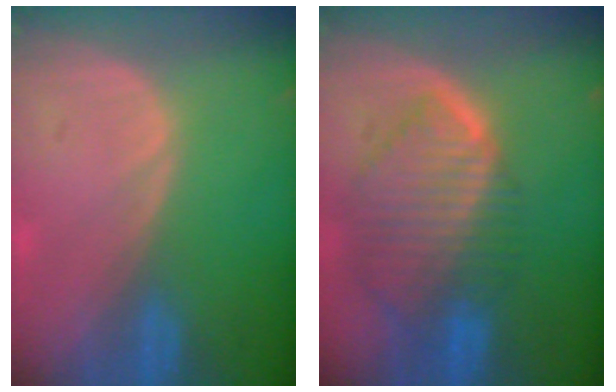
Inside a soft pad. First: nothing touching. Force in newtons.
{"total": 10.1, "press": 8.6, "slide": 5.2}